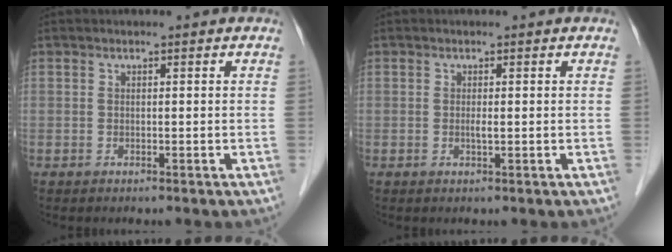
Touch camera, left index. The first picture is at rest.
{"total": 0.7, "force": [0.2, 0.0, 0.7], "torque": [-0.017, -0.001, 0.002]}